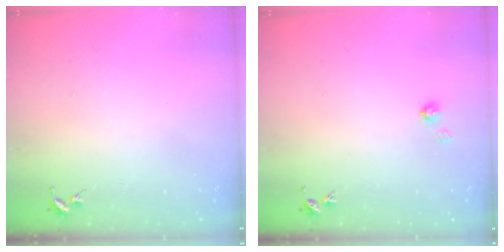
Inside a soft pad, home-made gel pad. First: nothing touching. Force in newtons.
{"total": 3.9, "press": 3.9, "slide": 0.4}